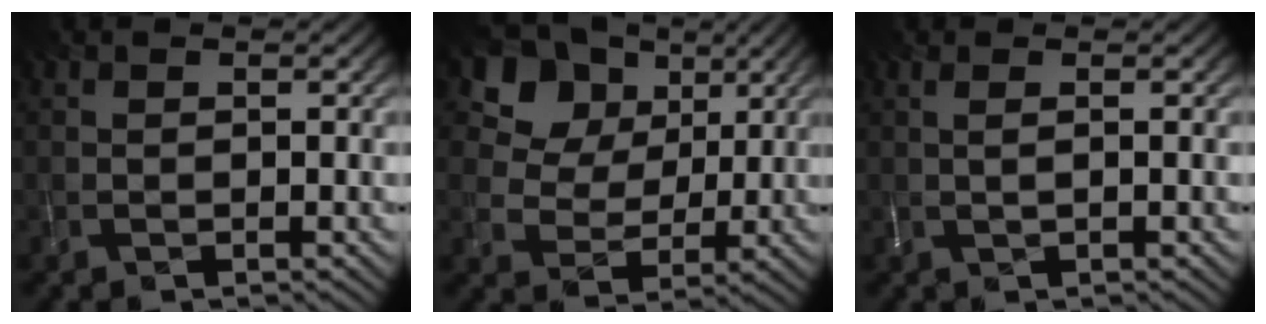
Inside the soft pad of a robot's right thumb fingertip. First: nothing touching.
{"total": 13.1, "force": [6.9, 9.5, 5.9], "torque": [-0.167, 0.017, 0.158]}
{"total": 1.2, "force": [0.2, 0.1, 1.2], "torque": [-0.027, 0.005, 0.001]}